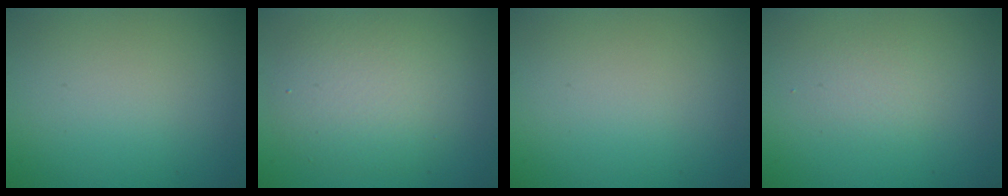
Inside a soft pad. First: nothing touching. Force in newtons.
{"total": 5.0, "press": 5.0, "slide": 0.4}
{"total": 0.0}
{"total": 1.5, "press": 1.5, "slide": 0.0}